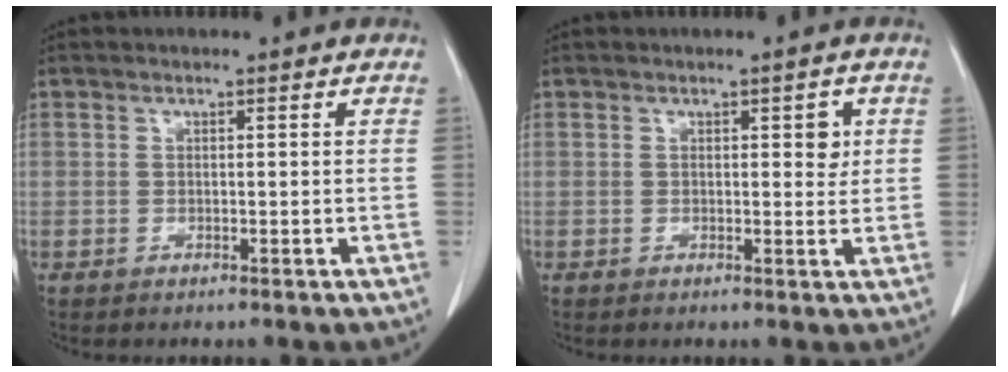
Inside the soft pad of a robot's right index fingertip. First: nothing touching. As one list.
[{"total": 2.5, "force": [0.7, 1.1, 2.1], "torque": [-0.025, 0.002, 0.009]}]